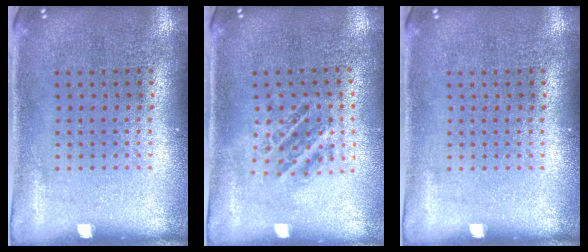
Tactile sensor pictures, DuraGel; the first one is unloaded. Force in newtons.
{"total": 1.0, "press": 1.0, "slide": 0.2}
{"total": 0.0}